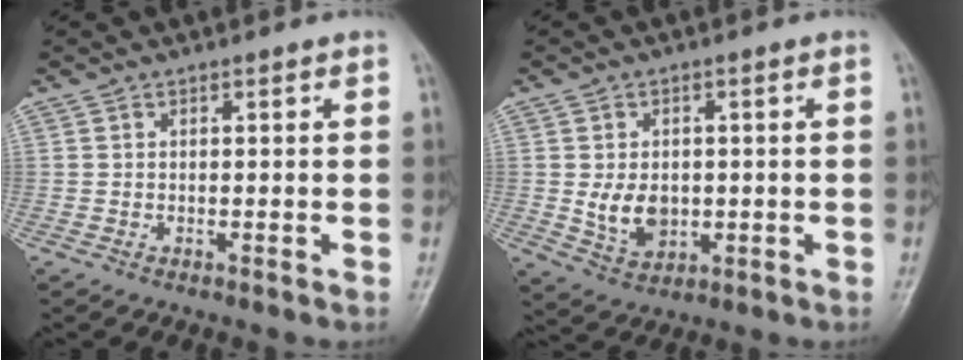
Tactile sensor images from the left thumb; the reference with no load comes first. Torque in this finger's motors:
{"motor_torque": [0.29, 0.40, 0.60, 0.17, 0.03]}